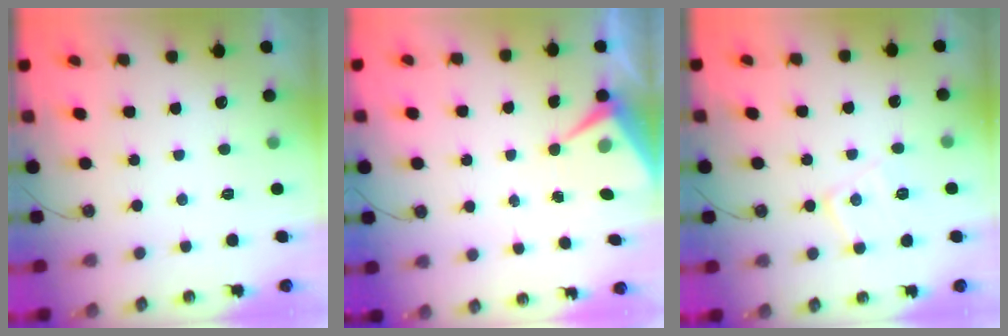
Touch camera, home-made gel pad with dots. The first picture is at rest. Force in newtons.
{"total": 8.2, "press": 8.2, "slide": 0.1}
{"total": 9.7, "press": 9.7, "slide": 0.6}